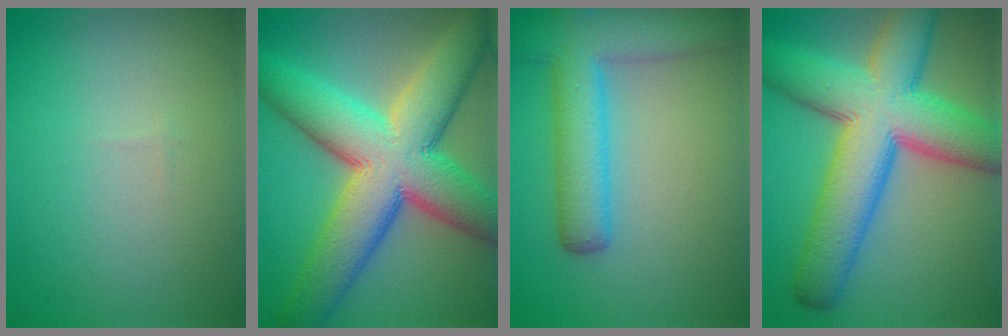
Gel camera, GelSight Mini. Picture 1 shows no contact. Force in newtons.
{"total": 13.9, "press": 13.9, "slide": 0.6}
{"total": 6.6, "press": 6.6, "slide": 0.4}
{"total": 12.2, "press": 12.2, "slide": 0.3}